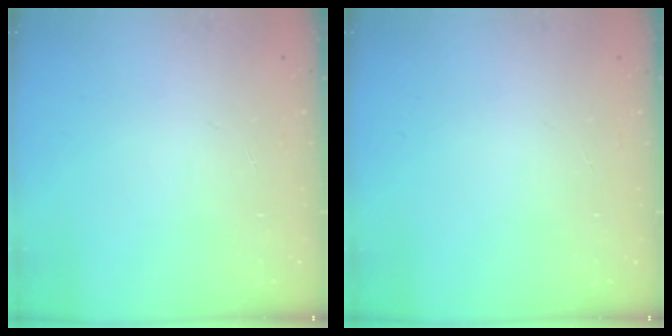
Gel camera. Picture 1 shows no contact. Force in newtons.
{"total": 0.0}